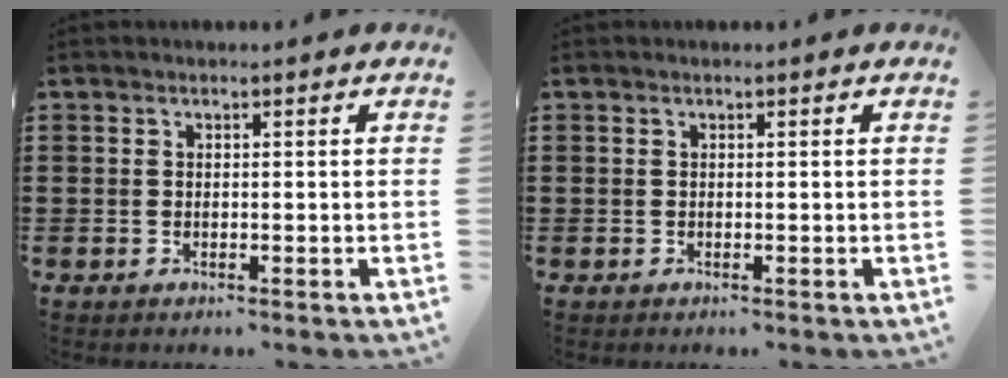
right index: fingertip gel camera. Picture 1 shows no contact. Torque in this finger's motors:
{"motor_torque": [-0.06, 0.04, 0.00, -0.01]}